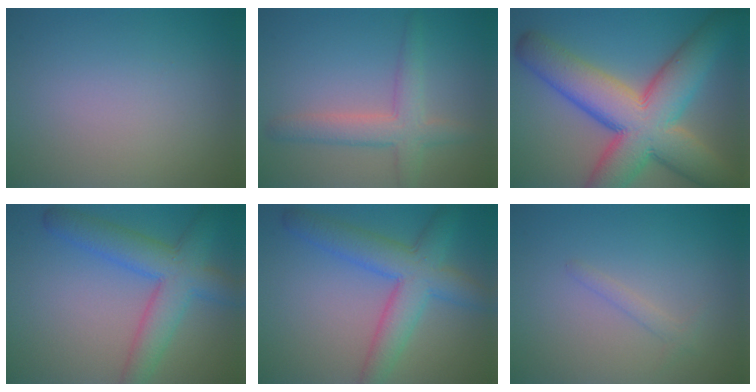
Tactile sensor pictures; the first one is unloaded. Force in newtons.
{"total": 3.7, "press": 3.6, "slide": 0.2}
{"total": 13.8, "press": 13.8, "slide": 0.8}
{"total": 6.5, "press": 6.5, "slide": 0.2}
{"total": 5.3, "press": 5.2, "slide": 0.3}
{"total": 1.1, "press": 1.1, "slide": 0.1}